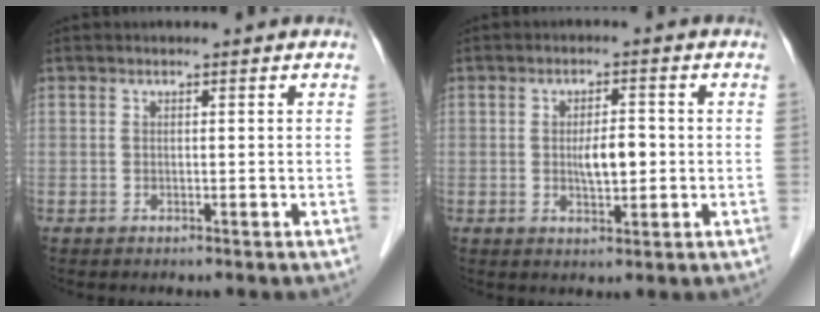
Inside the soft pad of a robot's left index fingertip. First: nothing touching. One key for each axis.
{"total": 4.3, "fx": -0.3, "fy": 1.4, "fz": 4.1, "tx": -0.069, "ty": -0.001, "tz": -0.003}